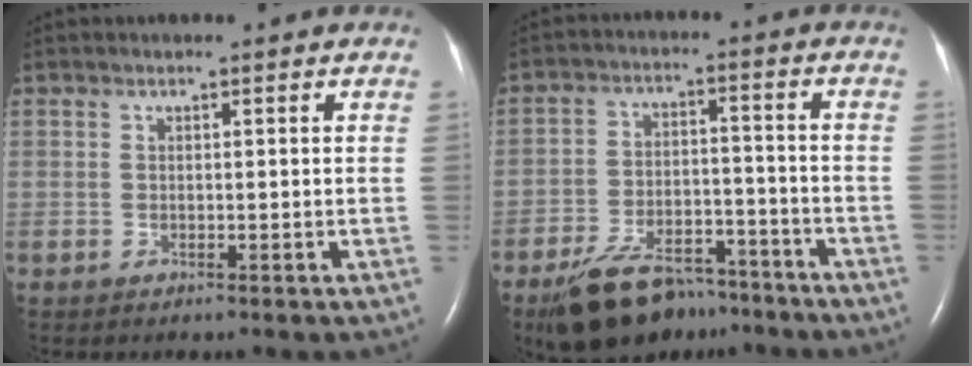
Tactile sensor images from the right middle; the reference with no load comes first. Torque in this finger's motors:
{"motor_torque": [1.07, -1.07, 0.17, 0.11]}